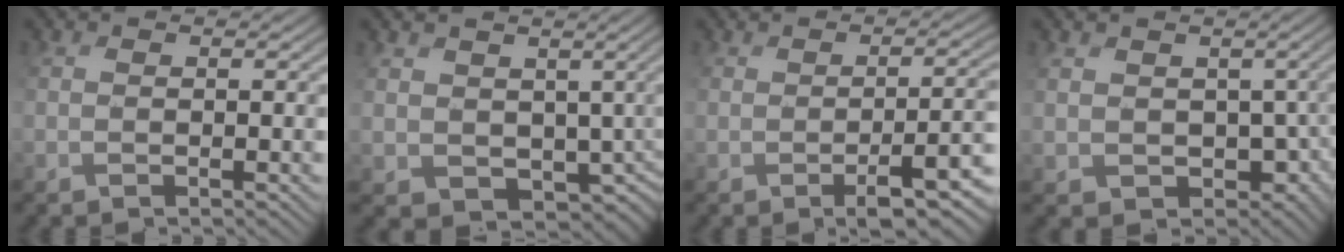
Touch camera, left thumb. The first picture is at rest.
{"total": 4.8, "force": [0.9, 4.5, 1.4], "torque": [-0.050, -0.038, 0.035]}
{"total": 6.2, "force": [-2.5, 1.9, 5.3], "torque": [-0.061, -0.009, -0.031]}
{"total": 3.9, "force": [0.2, 3.6, 1.4], "torque": [-0.043, -0.029, 0.016]}